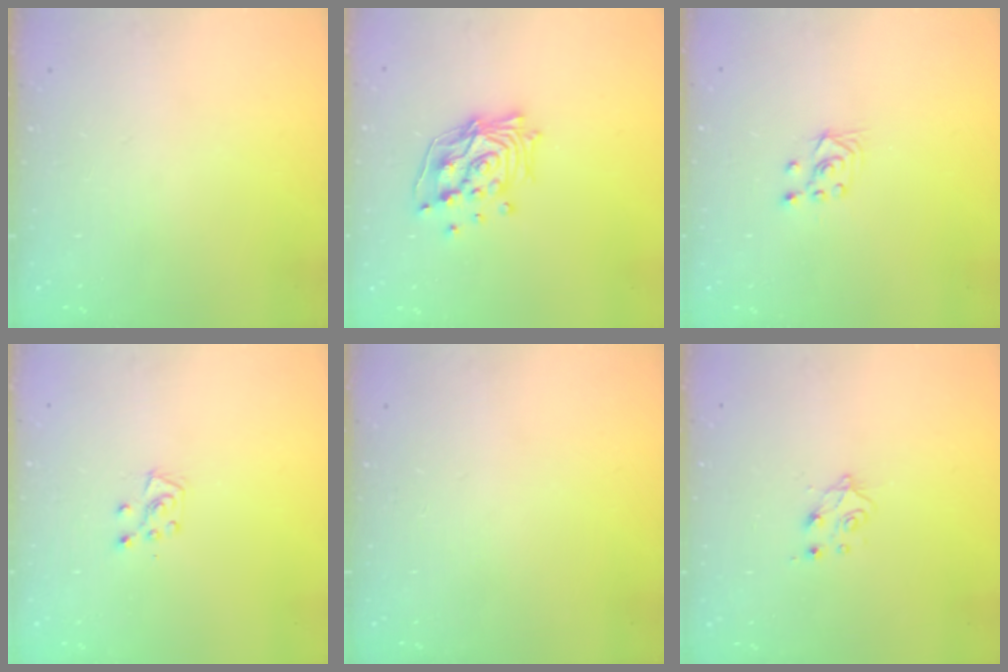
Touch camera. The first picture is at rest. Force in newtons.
{"total": 15.4, "press": 15.2, "slide": 1.9}
{"total": 2.6, "press": 2.5, "slide": 1.0}
{"total": 6.3, "press": 6.3, "slide": 0.3}
{"total": 0.0}
{"total": 5.5, "press": 5.4, "slide": 0.6}